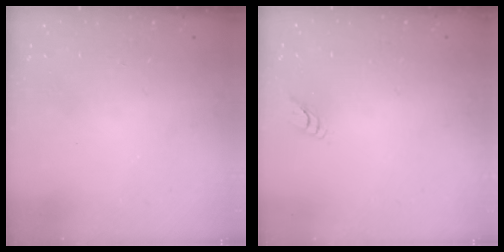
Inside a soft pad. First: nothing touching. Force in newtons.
{"total": 2.6, "press": 2.6, "slide": 0.3}